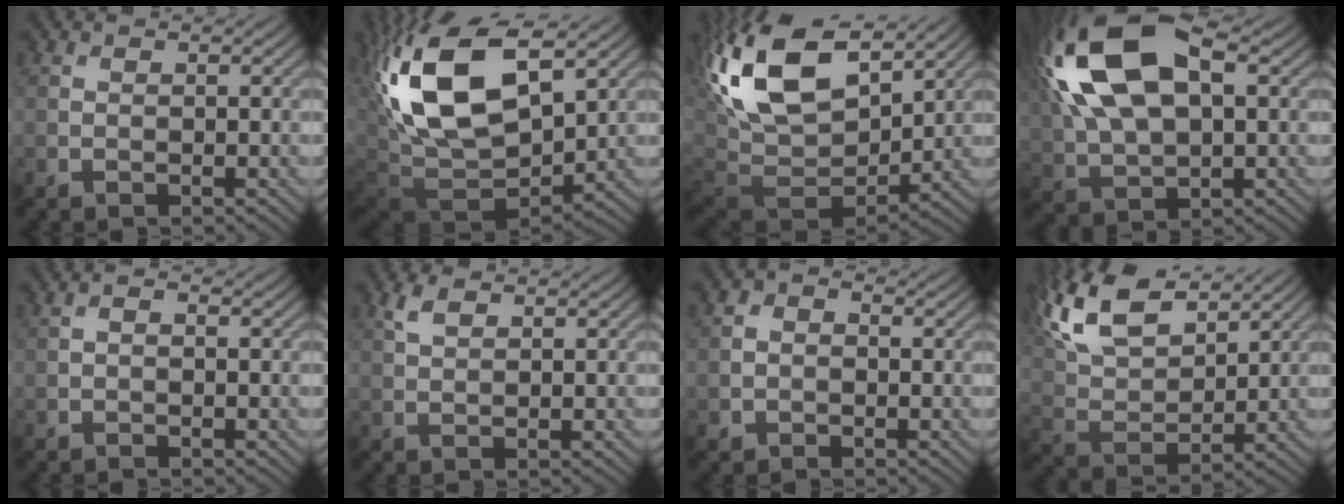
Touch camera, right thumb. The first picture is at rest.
{"total": 18.1, "force": [6.2, 9.9, 13.8], "torque": [-0.309, 0.011, 0.122]}
{"total": 19.6, "force": [8.0, 11.2, 13.9], "torque": [-0.307, 0.029, 0.154]}
{"total": 17.6, "force": [5.2, 9.4, 13.9], "torque": [-0.311, 0.030, 0.085]}
{"total": 0.8, "force": [-0.2, 0.5, 0.7], "torque": [-0.013, 0.002, -0.005]}
{"total": 2.3, "force": [1.4, 1.0, 1.5], "torque": [-0.040, 0.006, 0.029]}
{"total": 2.2, "force": [-0.6, 2.0, 0.8], "torque": [-0.011, -0.003, -0.016]}
{"total": 13.5, "force": [8.8, 5.6, 8.6], "torque": [-0.203, 0.026, 0.159]}